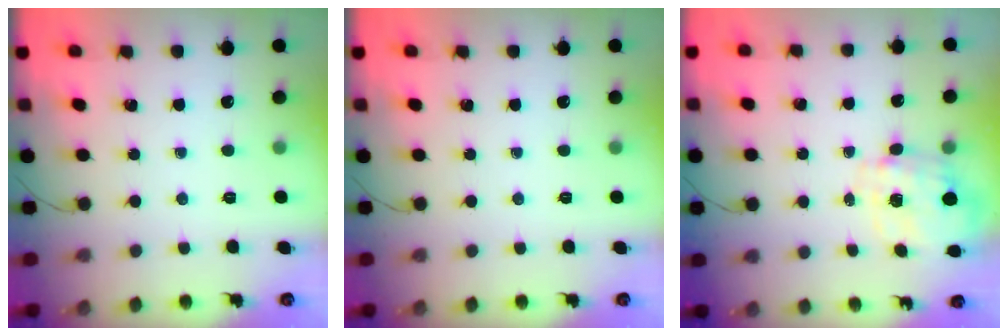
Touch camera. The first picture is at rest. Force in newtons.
{"total": 0.0}
{"total": 2.6, "press": 2.4, "slide": 1.0}